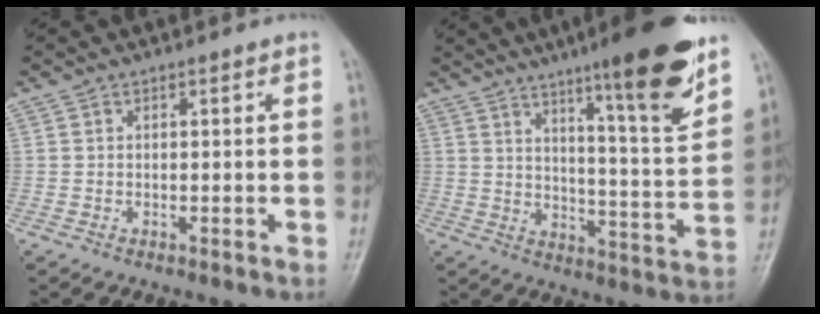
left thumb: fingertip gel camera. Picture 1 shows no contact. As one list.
[{"total": 17.6, "force": [11.3, 2.3, 13.4], "torque": [-0.168, -0.066, 0.171]}]